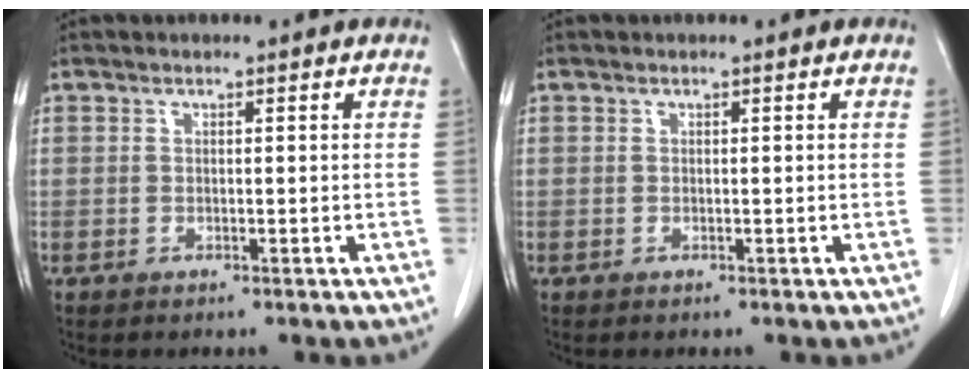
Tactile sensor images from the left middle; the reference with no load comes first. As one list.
[{"total": 0.0}]